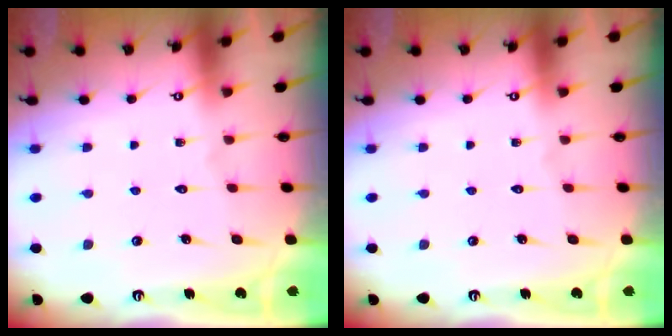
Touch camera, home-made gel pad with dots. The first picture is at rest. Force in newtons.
{"total": 0.0}